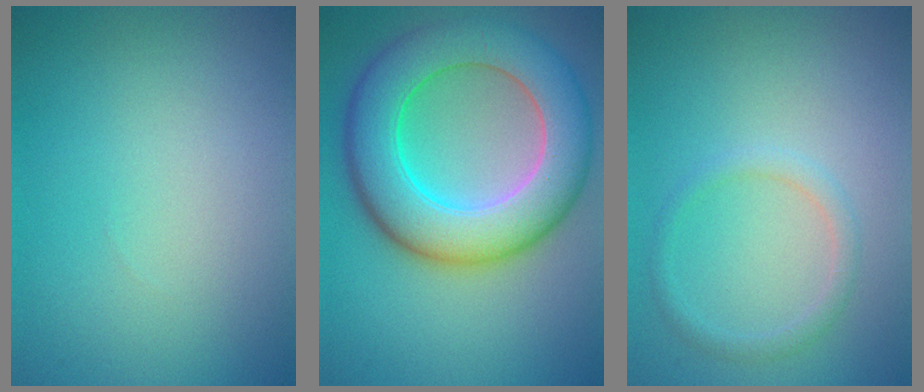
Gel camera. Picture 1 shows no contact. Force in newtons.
{"total": 10.4, "press": 10.4, "slide": 0.4}
{"total": 1.3, "press": 1.3, "slide": 0.1}